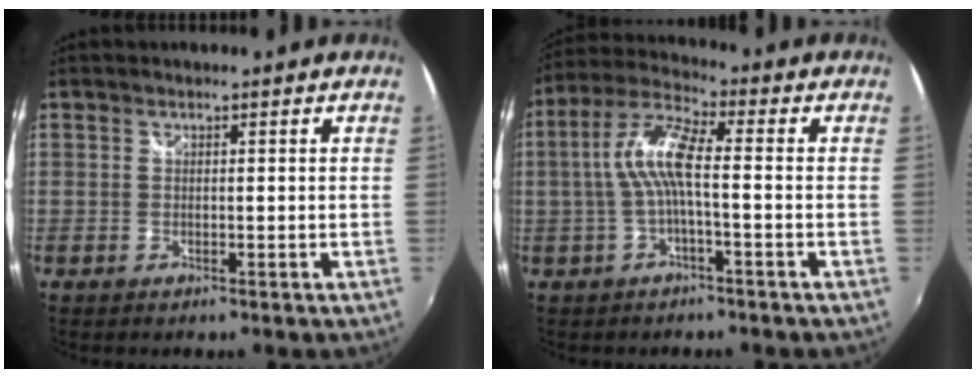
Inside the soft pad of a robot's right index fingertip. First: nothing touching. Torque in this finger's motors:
{"motor_torque": [1.30, -0.29, 0.71, 0.19]}